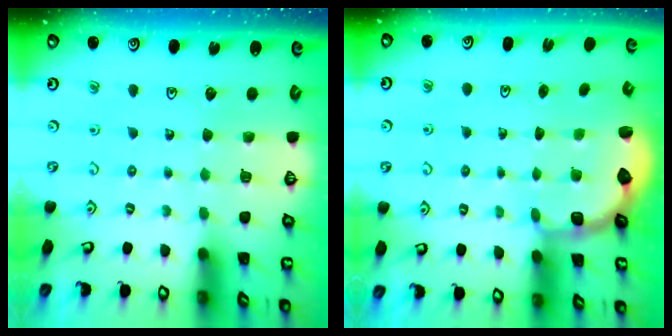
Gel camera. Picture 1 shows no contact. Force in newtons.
{"total": 2.8, "press": 2.1, "slide": 1.8}